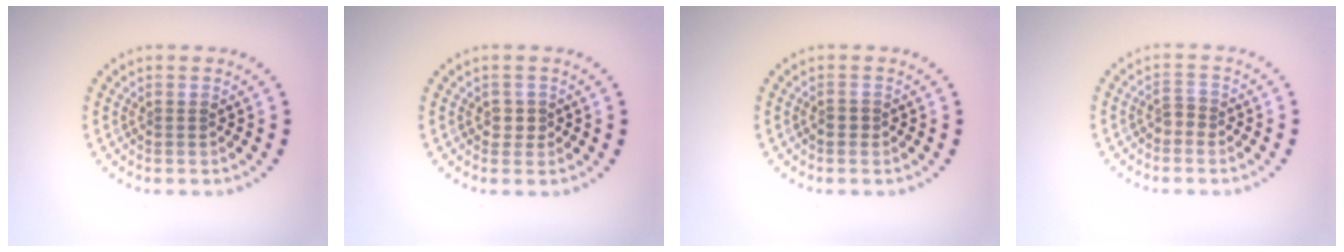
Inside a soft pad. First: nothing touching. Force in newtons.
{"total": 1.1, "press": 1.0, "slide": 0.5}
{"total": 1.1, "press": 0.9, "slide": 0.5}
{"total": 1.2, "press": 1.0, "slide": 0.7}